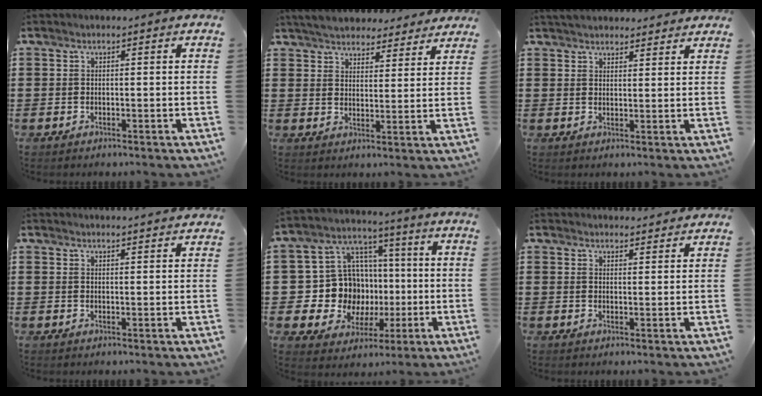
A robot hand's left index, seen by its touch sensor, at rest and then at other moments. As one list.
[{"total": 5.1, "force": [5.0, 0.8, 0.9], "torque": [-0.038, -0.020, 0.090]}, {"total": 3.1, "force": [3.1, 0.5, 0.3], "torque": [-0.013, -0.002, 0.059]}, {"total": 2.2, "force": [2.1, -0.3, 0.0], "torque": [-0.006, -0.006, 0.041]}, {"total": 12.0, "force": [-0.2, 11.4, 3.9], "torque": [-0.116, 0.001, 0.010]}, {"total": 2.5, "force": [2.5, 0.1, -0.1], "torque": [-0.005, -0.007, 0.048]}]